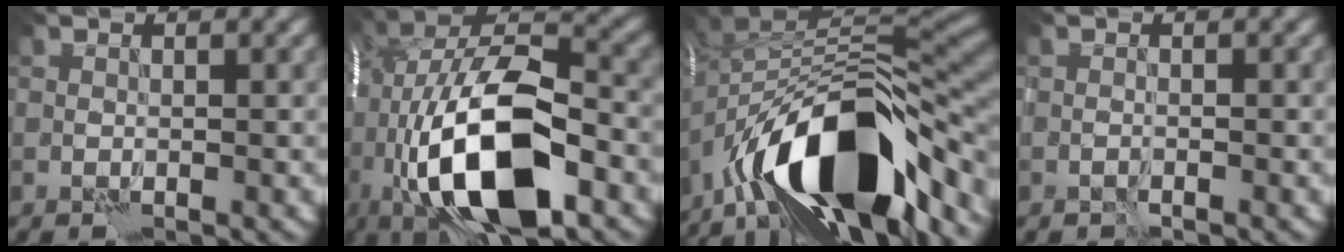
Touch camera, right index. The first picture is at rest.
{"total": 16.2, "force": [-4.5, 6.5, 14.1], "torque": [-0.258, 0.017, -0.081]}
{"total": 14.6, "force": [-7.4, 7.0, 10.4], "torque": [-0.173, 0.006, -0.120]}
{"total": 0.5, "force": [-0.5, 0.0, 0.0], "torque": [-0.001, 0.003, -0.010]}